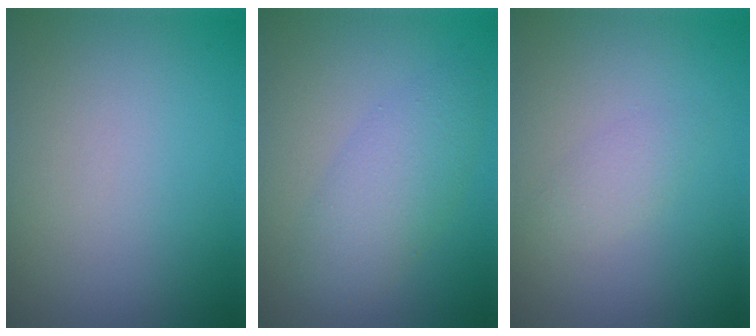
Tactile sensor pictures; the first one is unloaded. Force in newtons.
{"total": 3.8, "press": 3.8, "slide": 0.0}
{"total": 1.4, "press": 1.4, "slide": 0.1}